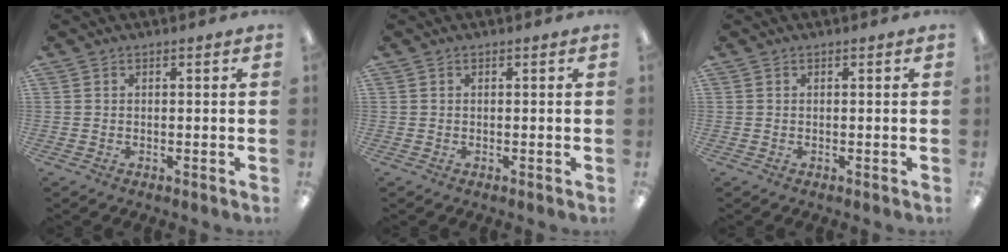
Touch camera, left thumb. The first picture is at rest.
{"total": 0.0}
{"total": 0.0}